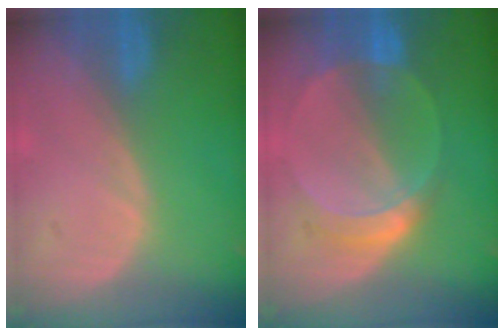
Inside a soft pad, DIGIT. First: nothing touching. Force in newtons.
{"total": 6.1, "press": 5.6, "slide": 2.4}